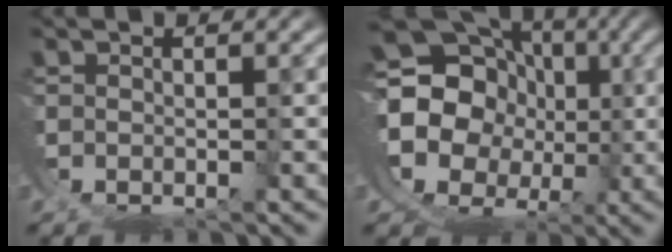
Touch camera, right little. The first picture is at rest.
{"total": 20.9, "force": [-0.1, 18.2, 10.3], "torque": [-0.254, -0.067, -0.005]}